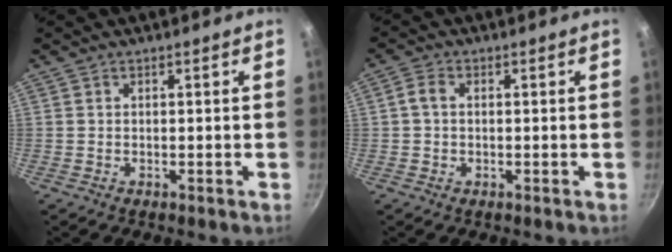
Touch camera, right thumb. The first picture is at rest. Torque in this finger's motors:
{"motor_torque": [-0.07, 0.19, -0.25, 0.12, -0.01]}